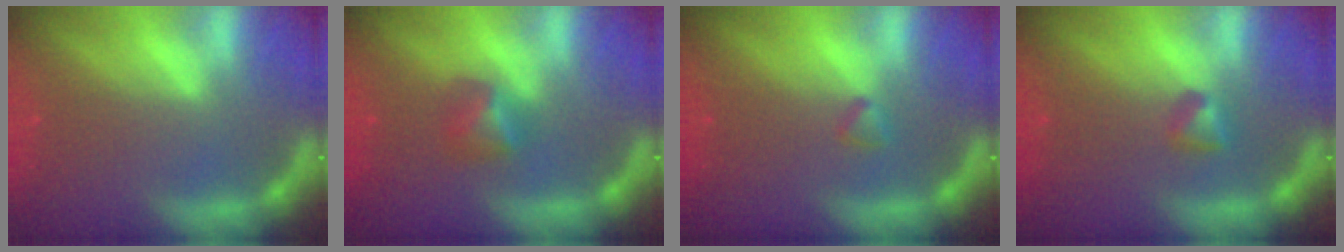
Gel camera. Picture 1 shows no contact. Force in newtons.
{"total": 2.4}
{"total": 0.9}
{"total": 1.4}